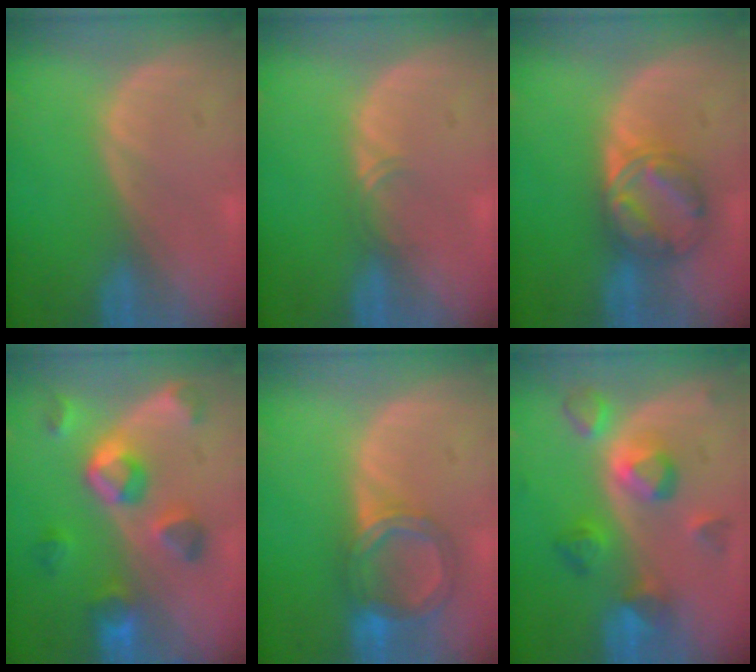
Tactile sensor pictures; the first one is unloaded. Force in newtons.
{"total": 1.1, "press": 1.0, "slide": 0.6}
{"total": 6.2, "press": 6.2, "slide": 0.1}
{"total": 8.0, "press": 7.9, "slide": 1.3}
{"total": 6.4, "press": 5.7, "slide": 3.0}
{"total": 7.6, "press": 7.5, "slide": 1.4}